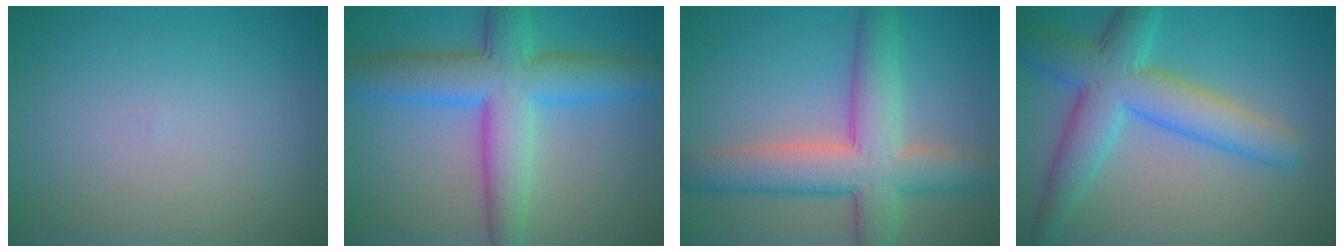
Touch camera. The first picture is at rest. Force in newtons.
{"total": 8.6, "press": 8.6, "slide": 0.5}
{"total": 8.0, "press": 8.0, "slide": 0.3}
{"total": 7.4, "press": 7.4, "slide": 0.3}